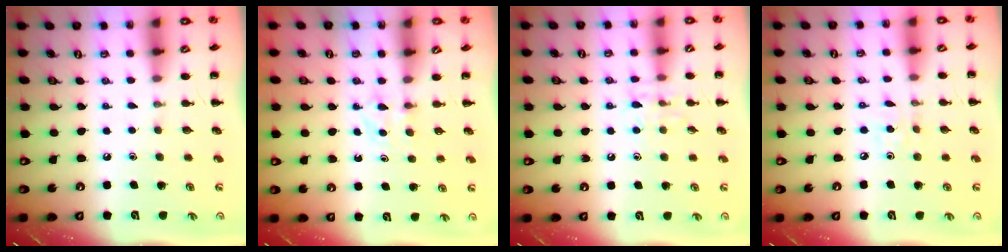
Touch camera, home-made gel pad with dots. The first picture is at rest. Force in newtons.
{"total": 2.8, "press": 2.6, "slide": 1.0}
{"total": 7.1, "press": 7.0, "slide": 0.9}
{"total": 2.4, "press": 2.2, "slide": 0.8}